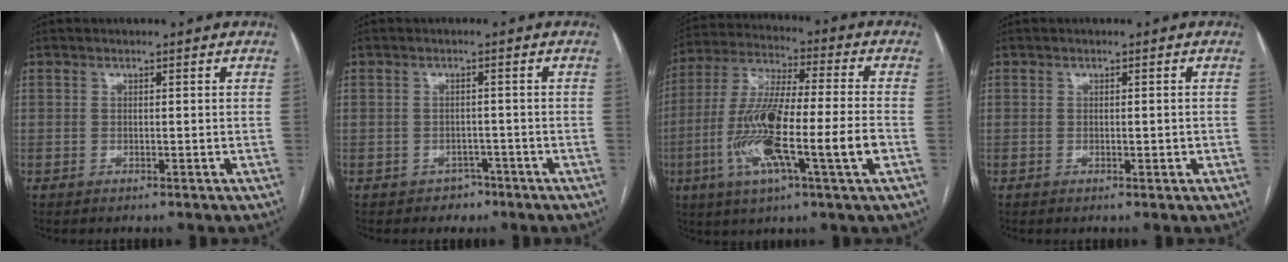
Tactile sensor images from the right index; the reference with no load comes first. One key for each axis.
{"total": 2.5, "fx": -1.6, "fy": 1.9, "fz": 0.1, "tx": -0.002, "ty": 0.011, "tz": -0.019}
{"total": 17.4, "fx": -4.8, "fy": 1.1, "fz": 16.7, "tx": -0.330, "ty": -0.008, "tz": -0.085}
{"total": 1.5, "fx": -0.3, "fy": 0.6, "fz": 1.3, "tx": -0.024, "ty": 0.001, "tz": 0.002}